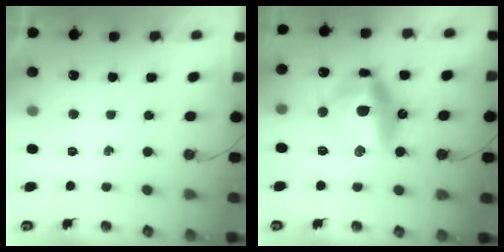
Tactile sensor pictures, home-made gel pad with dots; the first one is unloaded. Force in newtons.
{"total": 14.6, "press": 14.4, "slide": 1.8}